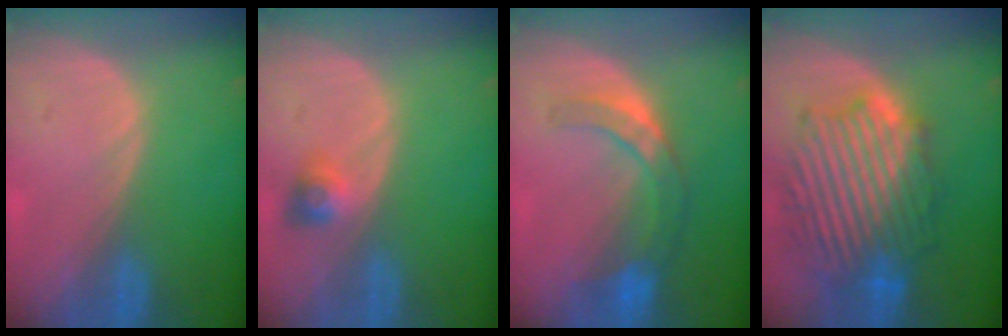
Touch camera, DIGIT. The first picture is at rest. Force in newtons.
{"total": 2.9, "press": 2.7, "slide": 1.2}
{"total": 7.3, "press": 6.3, "slide": 3.6}
{"total": 12.9, "press": 12.8, "slide": 1.1}